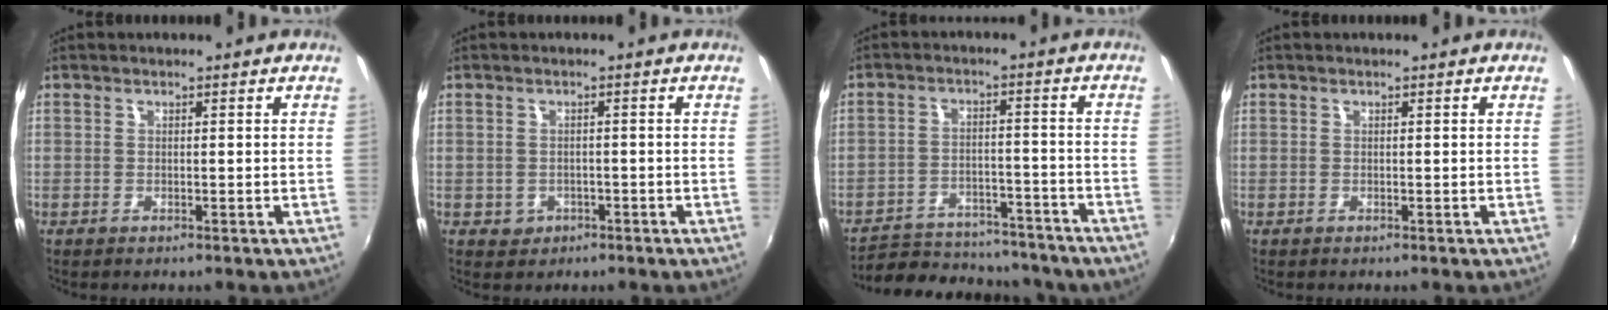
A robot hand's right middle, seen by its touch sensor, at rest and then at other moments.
{"total": 2.9, "force": [-1.1, 2.6, 0.7], "torque": [-0.021, -0.001, -0.011]}
{"total": 20.8, "force": [-17.9, 7.0, 7.9], "torque": [-0.160, 0.002, -0.236]}
{"total": 0.0}